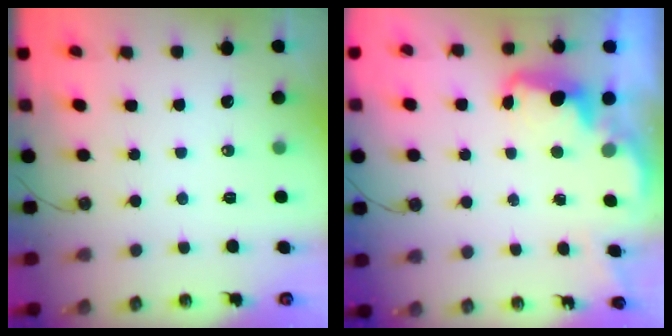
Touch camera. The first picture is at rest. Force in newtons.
{"total": 2.5, "press": 2.5, "slide": 0.5}